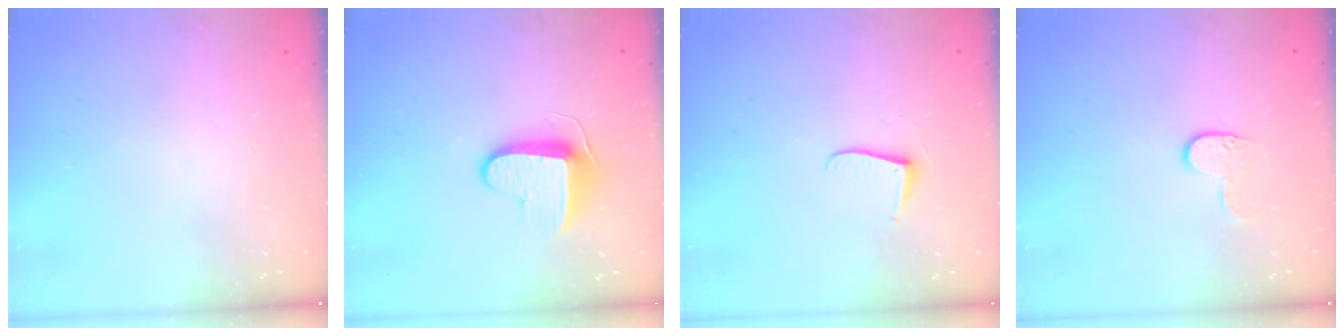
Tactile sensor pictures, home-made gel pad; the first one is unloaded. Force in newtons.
{"total": 10.4, "press": 10.3, "slide": 0.9}
{"total": 5.5, "press": 5.5, "slide": 0.6}
{"total": 5.8, "press": 5.8, "slide": 0.6}